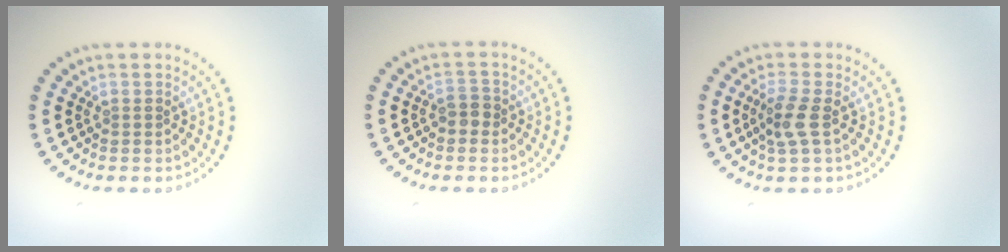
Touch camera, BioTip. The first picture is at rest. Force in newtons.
{"total": 1.4, "press": 1.4, "slide": 0.4}
{"total": 2.6, "press": 2.4, "slide": 1.2}